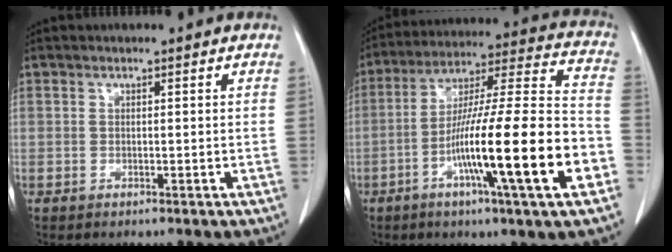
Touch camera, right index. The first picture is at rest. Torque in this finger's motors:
{"motor_torque": [1.54, -0.59, 1.05, 0.21]}